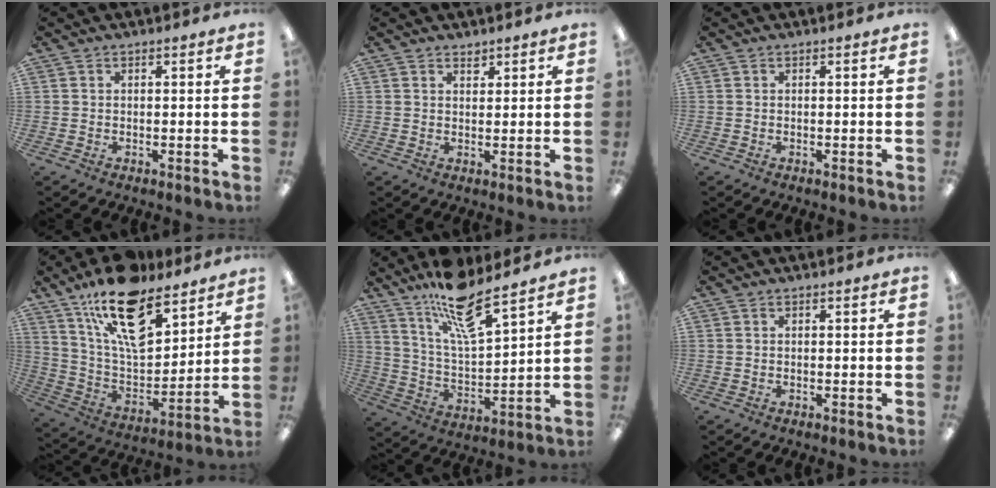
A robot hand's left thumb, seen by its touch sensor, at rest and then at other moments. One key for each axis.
{"total": 1.8, "fx": 1.6, "fy": 0.8, "fz": 0.4, "tx": 0.007, "ty": -0.009, "tz": 0.026}
{"total": 0.0}
{"total": 20.4, "fx": 13.9, "fy": 8.6, "fz": 12.1, "tx": -0.210, "ty": -0.079, "tz": 0.245}
{"total": 14.6, "fx": 11.5, "fy": 3.5, "fz": 8.3, "tx": -0.144, "ty": -0.070, "tz": 0.195}
{"total": 0.0}